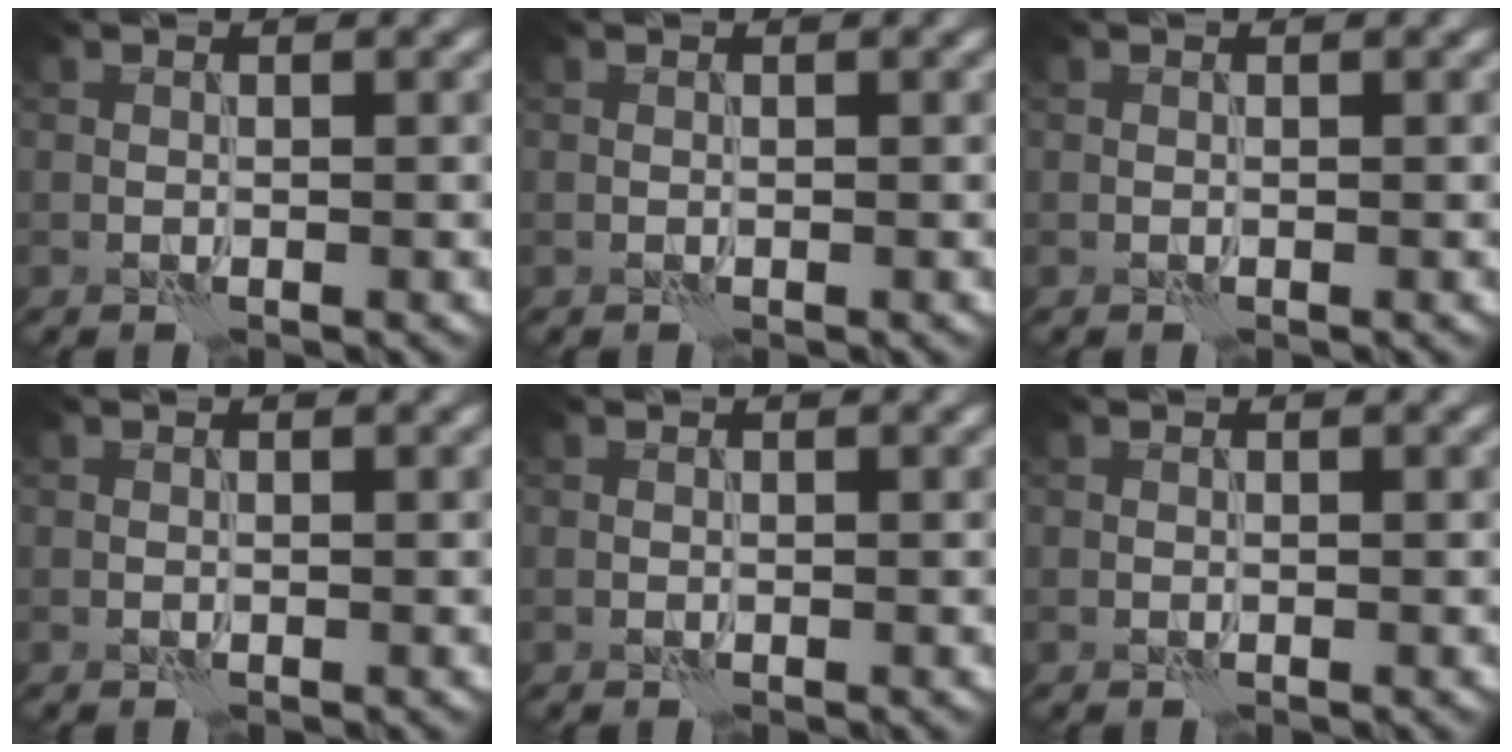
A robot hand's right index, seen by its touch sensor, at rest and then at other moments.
{"total": 0.0}
{"total": 0.0}
{"total": 0.0}
{"total": 0.0}
{"total": 0.0}